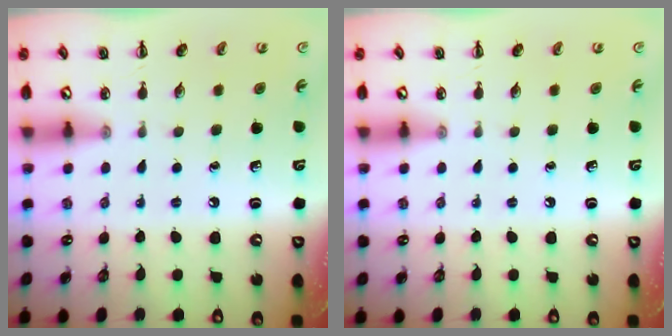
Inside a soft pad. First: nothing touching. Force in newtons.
{"total": 0.0}